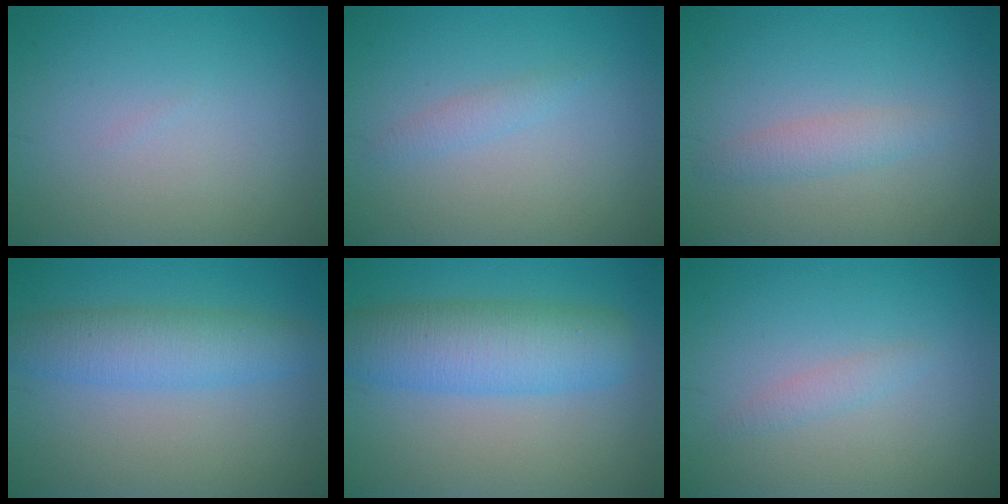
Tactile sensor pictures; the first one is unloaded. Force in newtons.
{"total": 1.1, "press": 1.1, "slide": 0.1}
{"total": 1.7, "press": 1.7, "slide": 0.1}
{"total": 4.5, "press": 4.5, "slide": 0.1}
{"total": 6.7, "press": 6.7, "slide": 0.2}
{"total": 1.0, "press": 1.0, "slide": 0.1}